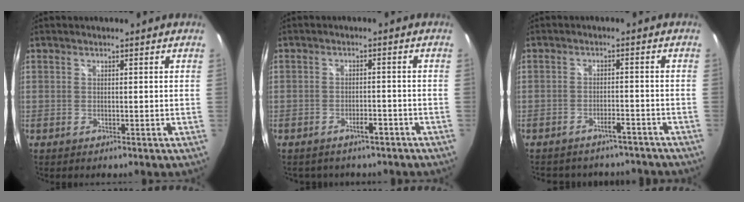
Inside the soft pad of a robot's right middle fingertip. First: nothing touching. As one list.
[{"total": 3.8, "force": [-3.0, 1.9, 1.4], "torque": [-0.028, 0.002, -0.036]}, {"total": 10.1, "force": [-8.9, 3.8, 2.9], "torque": [-0.071, 0.005, -0.110]}]